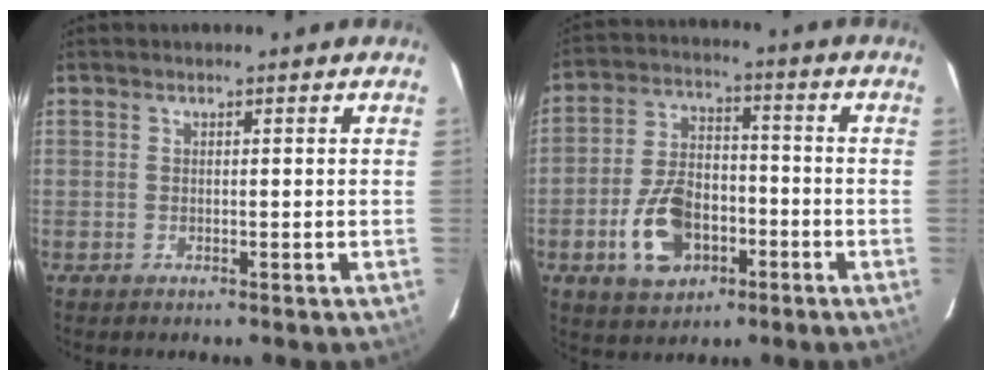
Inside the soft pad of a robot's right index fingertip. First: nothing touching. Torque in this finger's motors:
{"motor_torque": [0.42, -0.23, 0.34, 0.06]}